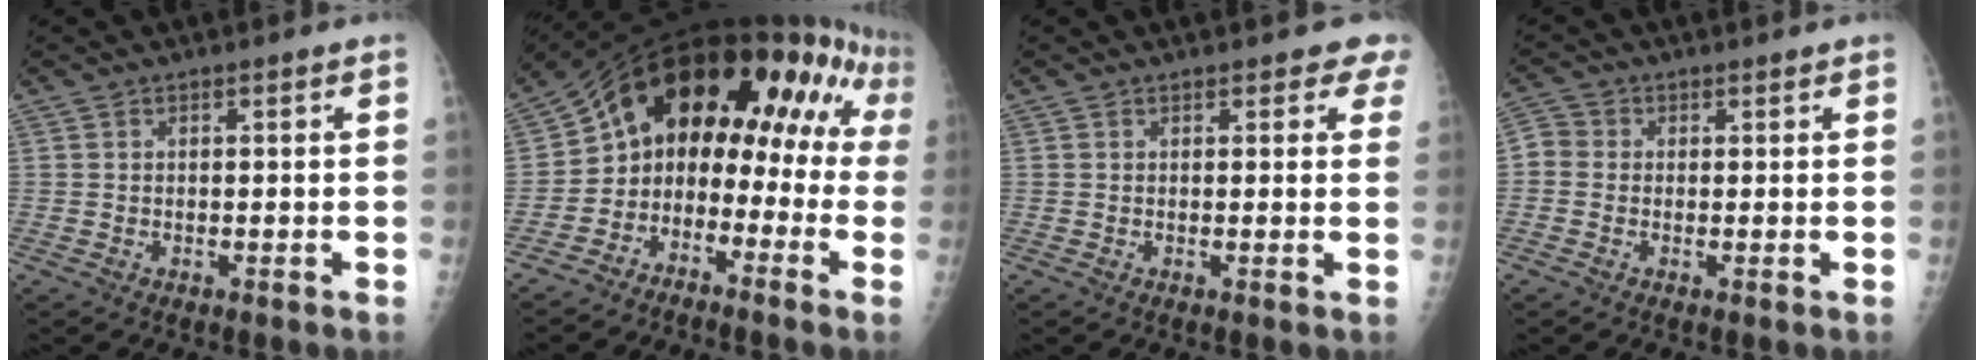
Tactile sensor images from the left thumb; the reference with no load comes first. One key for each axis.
{"total": 17.1, "fx": -2.4, "fy": 12.0, "fz": 11.9, "tx": -0.138, "ty": 0.124, "tz": -0.049}
{"total": 3.0, "fx": 2.4, "fy": 1.5, "fz": 1.1, "tx": 0.020, "ty": -0.008, "tz": 0.013}
{"total": 3.5, "fx": 0.0, "fy": 3.2, "fz": 1.4, "tx": -0.020, "ty": 0.006, "tz": -0.012}